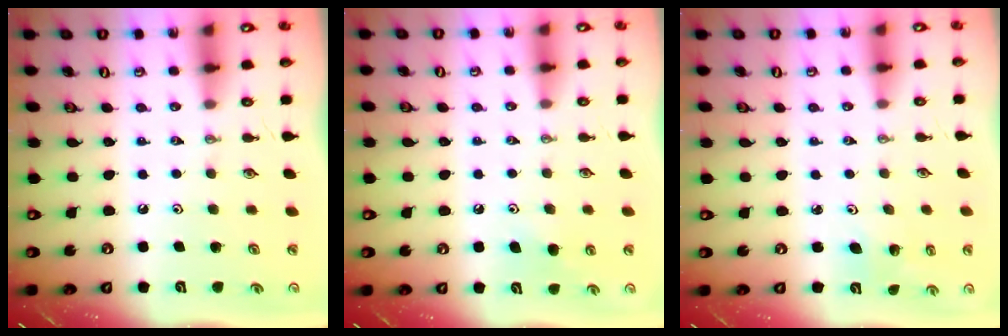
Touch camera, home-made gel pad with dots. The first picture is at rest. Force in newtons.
{"total": 6.4, "press": 6.3, "slide": 1.0}
{"total": 3.1, "press": 2.4, "slide": 2.0}